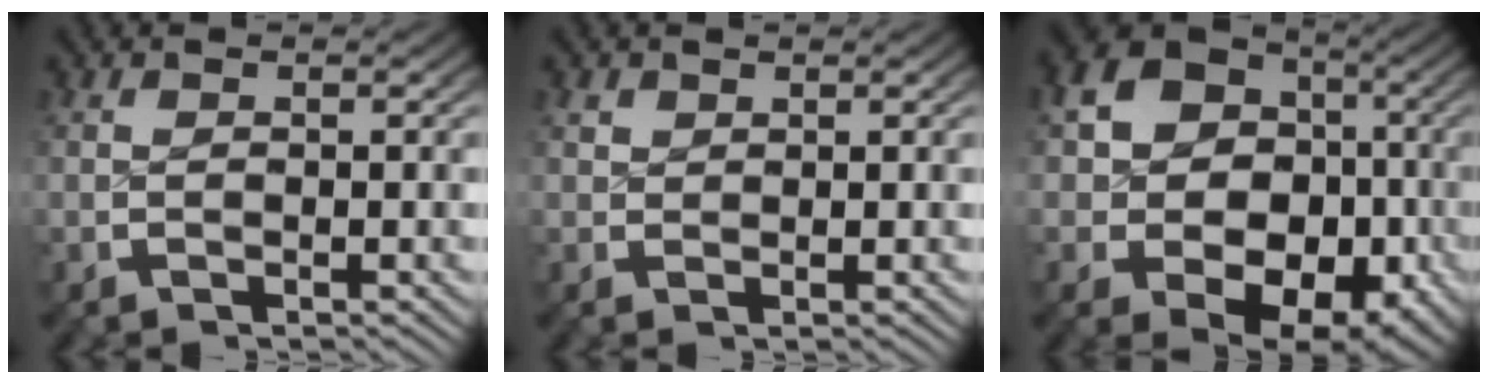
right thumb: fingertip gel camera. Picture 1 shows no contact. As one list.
[{"total": 1.1, "force": [1.0, 0.5, -0.4], "torque": [0.018, -0.002, 0.019]}, {"total": 15.5, "force": [0.9, 12.5, 9.1], "torque": [-0.184, -0.048, 0.025]}]